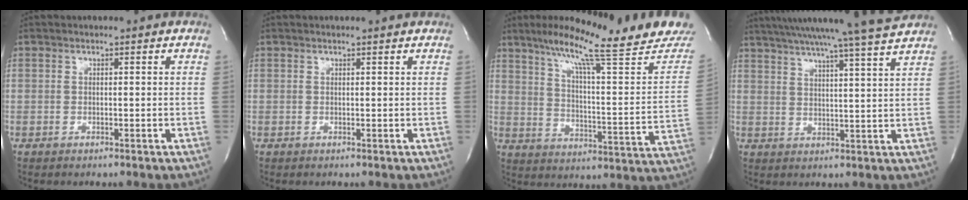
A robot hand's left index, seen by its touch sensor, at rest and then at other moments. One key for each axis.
{"total": 1.3, "fx": 1.3, "fy": -0.3, "fz": 0.3, "tx": -0.011, "ty": -0.001, "tz": 0.014}
{"total": 23.9, "fx": 19.4, "fy": 1.1, "fz": 13.8, "tx": -0.203, "ty": -0.039, "tz": 0.260}
{"total": 19.2, "fx": 17.1, "fy": -2.0, "fz": 8.5, "tx": -0.149, "ty": -0.031, "tz": 0.232}